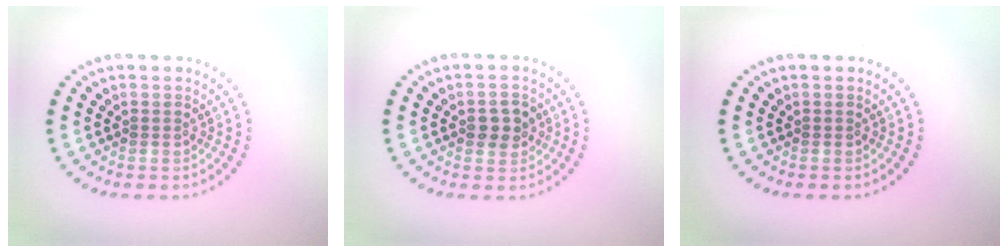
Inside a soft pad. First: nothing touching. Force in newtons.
{"total": 2.3, "press": 2.3, "slide": 0.1}
{"total": 0.0}